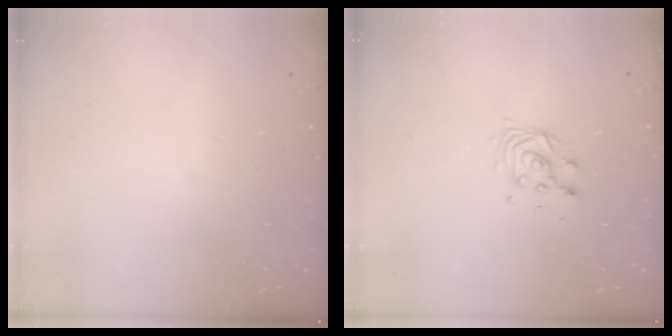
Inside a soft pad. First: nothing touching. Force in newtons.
{"total": 6.4, "press": 6.4, "slide": 0.3}